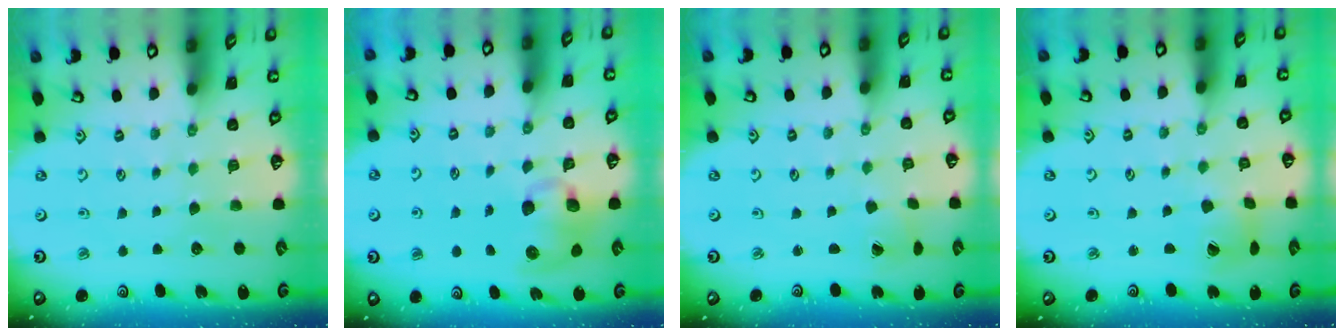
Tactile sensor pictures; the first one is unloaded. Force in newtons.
{"total": 10.2, "press": 10.1, "slide": 1.5}
{"total": 1.0, "press": 1.0, "slide": 0.1}
{"total": 3.5, "press": 3.5, "slide": 0.4}